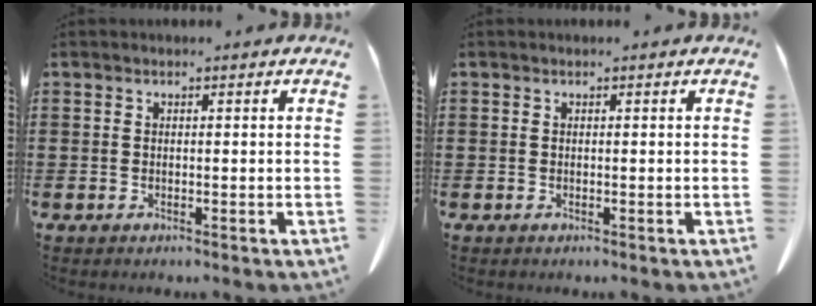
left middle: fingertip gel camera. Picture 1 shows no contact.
{"total": 0.0}